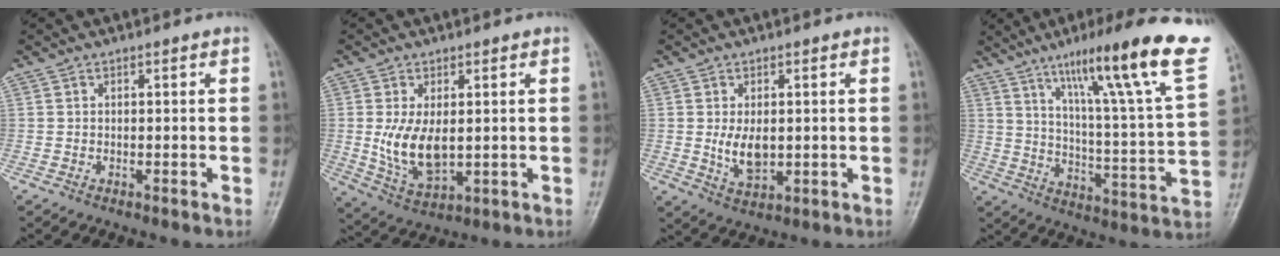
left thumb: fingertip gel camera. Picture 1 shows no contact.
{"total": 8.8, "force": [0.5, 4.9, 7.3], "torque": [-0.131, -0.017, 0.023]}
{"total": 5.4, "force": [0.2, 3.3, 4.3], "torque": [-0.068, -0.012, 0.013]}
{"total": 24.7, "force": [15.0, 2.1, 19.5], "torque": [-0.272, -0.051, 0.224]}